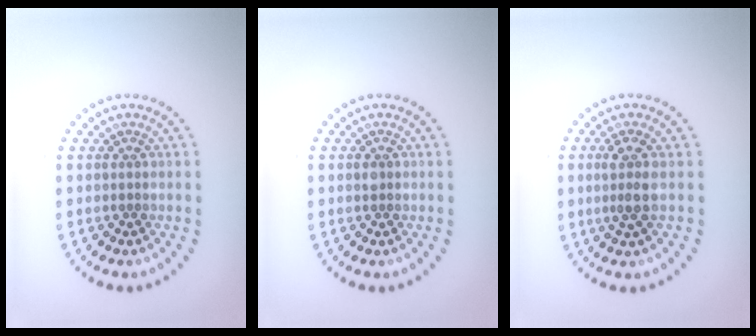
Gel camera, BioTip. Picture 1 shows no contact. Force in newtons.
{"total": 0.8, "press": 0.8, "slide": 0.1}
{"total": 2.2, "press": 1.8, "slide": 1.2}